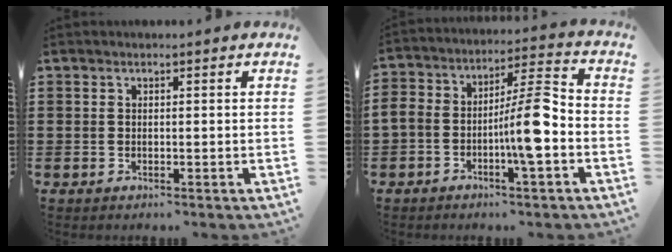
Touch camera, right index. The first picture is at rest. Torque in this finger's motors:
{"motor_torque": [2.14, 0.00, 1.05, 0.21]}